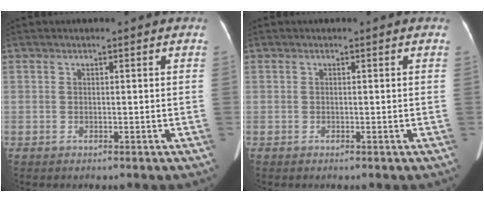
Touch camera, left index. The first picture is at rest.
{"total": 0.0}